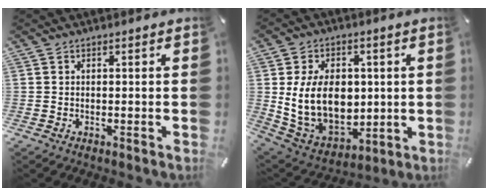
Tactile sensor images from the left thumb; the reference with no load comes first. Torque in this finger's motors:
{"motor_torque": [1.85, 1.86, 1.24, -0.80, 0.24]}